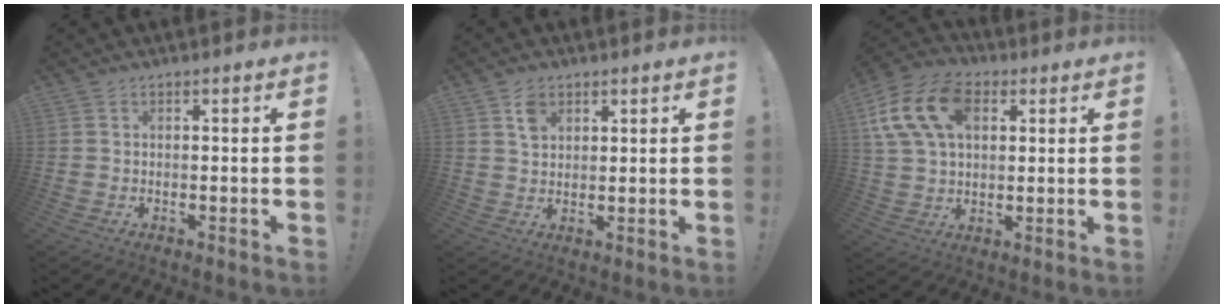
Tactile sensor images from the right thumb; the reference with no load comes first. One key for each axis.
{"total": 4.7, "fx": 2.7, "fy": 3.2, "fz": 2.2, "tx": -0.031, "ty": -0.006, "tz": 0.049}
{"total": 17.4, "fx": 6.0, "fy": 11.7, "fz": 11.4, "tx": -0.207, "ty": -0.010, "tz": 0.112}